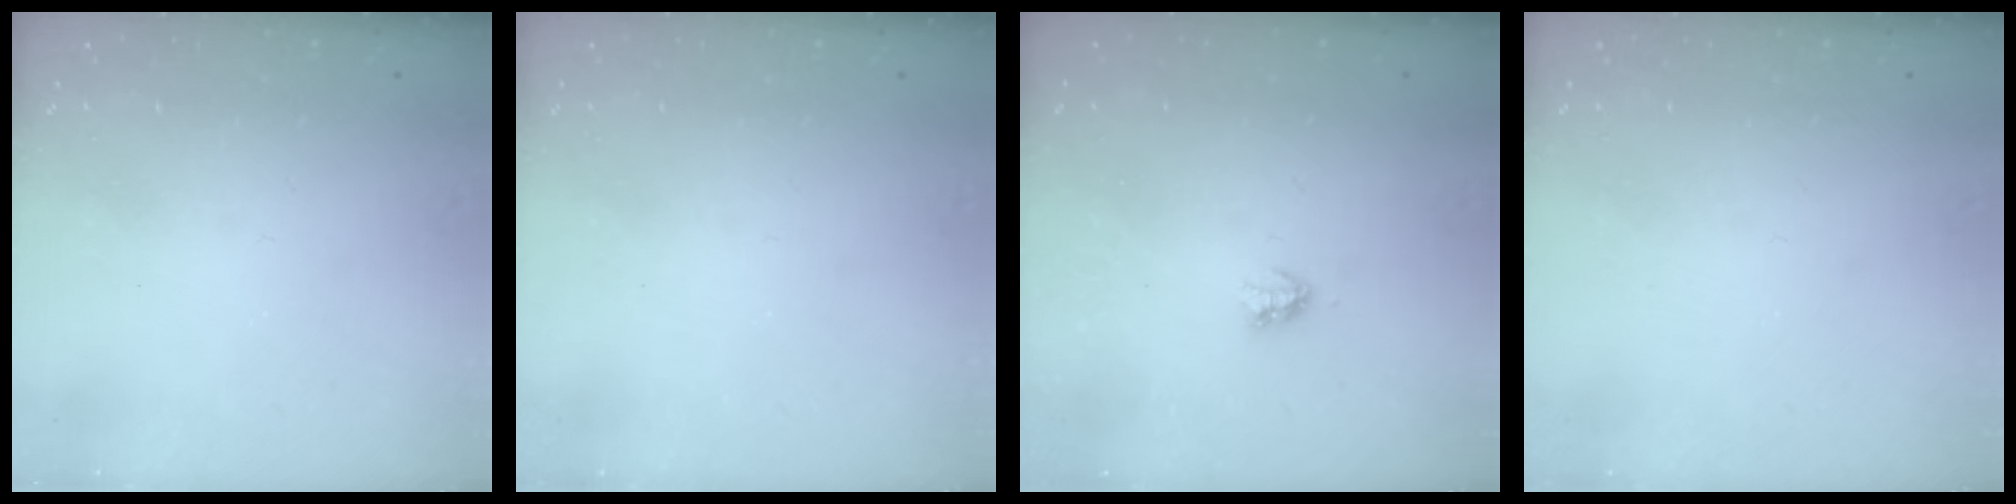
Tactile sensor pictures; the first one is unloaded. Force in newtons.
{"total": 0.0}
{"total": 2.9, "press": 2.9, "slide": 0.5}
{"total": 0.0}